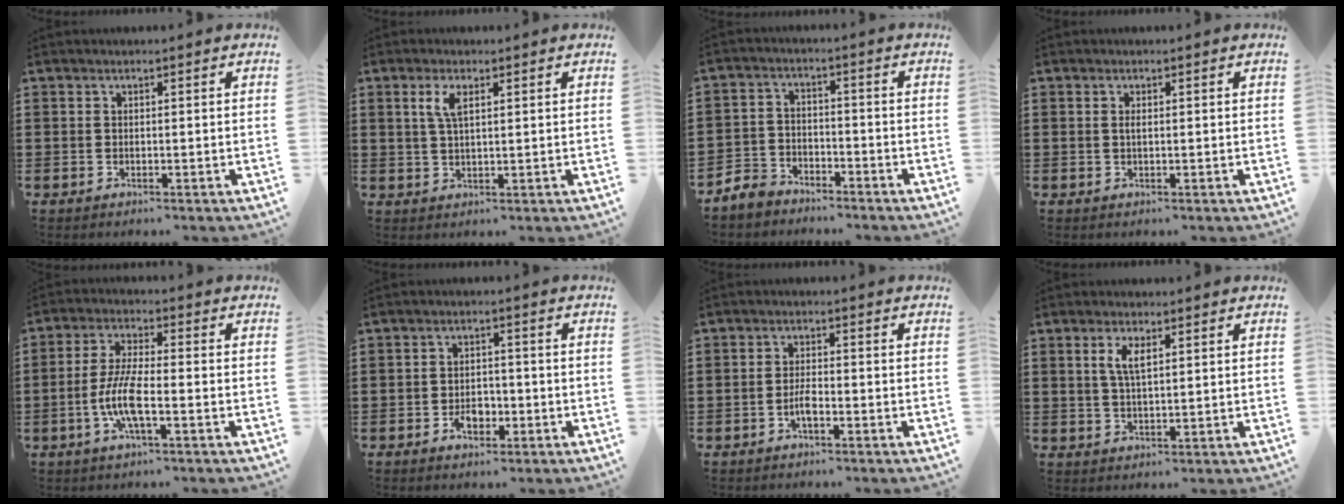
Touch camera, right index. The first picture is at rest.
{"total": 3.6, "force": [1.5, 1.3, 3.1], "torque": [-0.066, 0.006, 0.024]}
{"total": 4.2, "force": [-3.9, 1.6, 0.4], "torque": [-0.027, 0.006, -0.085]}
{"total": 0.8, "force": [0.1, 0.2, 0.8], "torque": [-0.016, -0.001, 0.002]}
{"total": 7.4, "force": [-2.4, 1.8, 6.7], "torque": [-0.152, -0.012, -0.052]}
{"total": 3.3, "force": [-1.5, 2.2, 2.1], "torque": [-0.030, 0.002, -0.029]}
{"total": 2.8, "force": [-1.5, 0.9, 2.2], "torque": [-0.054, 0.000, -0.032]}
{"total": 3.4, "force": [1.3, 1.2, 2.9], "torque": [-0.062, 0.006, 0.021]}